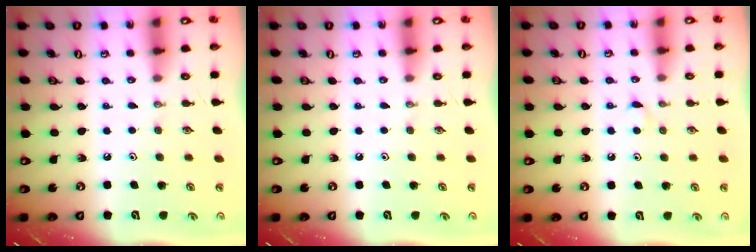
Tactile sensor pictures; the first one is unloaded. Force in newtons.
{"total": 0.0}
{"total": 2.8, "press": 2.8, "slide": 0.5}